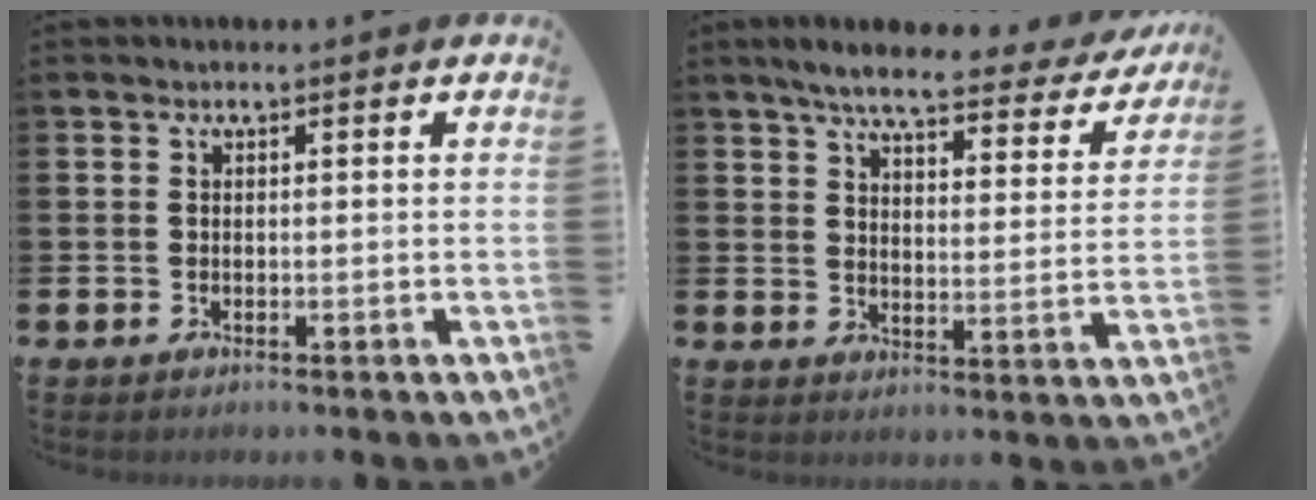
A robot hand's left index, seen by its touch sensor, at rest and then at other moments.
{"total": 6.2, "force": [5.4, 1.0, 2.9], "torque": [-0.071, -0.029, 0.086]}